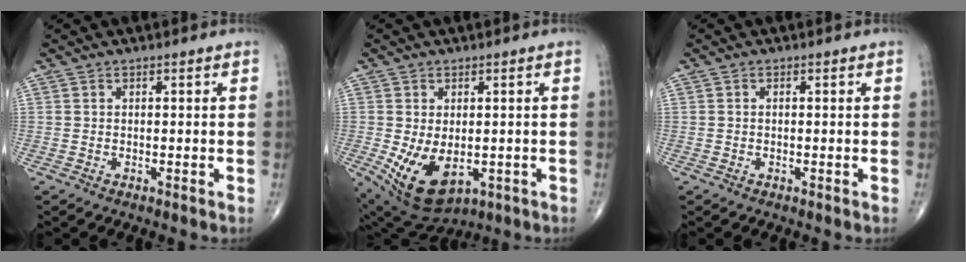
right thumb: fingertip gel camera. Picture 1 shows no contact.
{"total": 11.0, "force": [-2.3, 6.5, 8.6], "torque": [-0.142, -0.013, -0.015]}
{"total": 0.0}